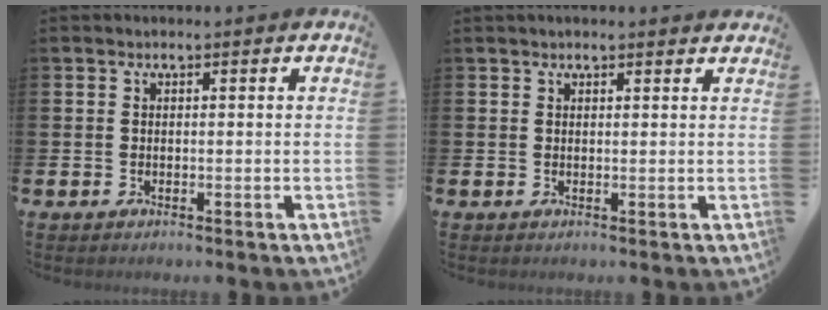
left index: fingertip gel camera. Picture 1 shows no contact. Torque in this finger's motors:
{"motor_torque": [1.22, -0.92, 0.34, 0.17]}